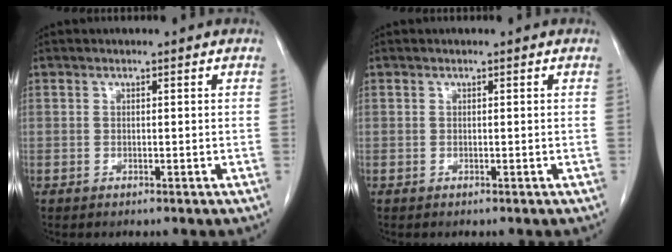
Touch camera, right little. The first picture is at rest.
{"total": 0.0}